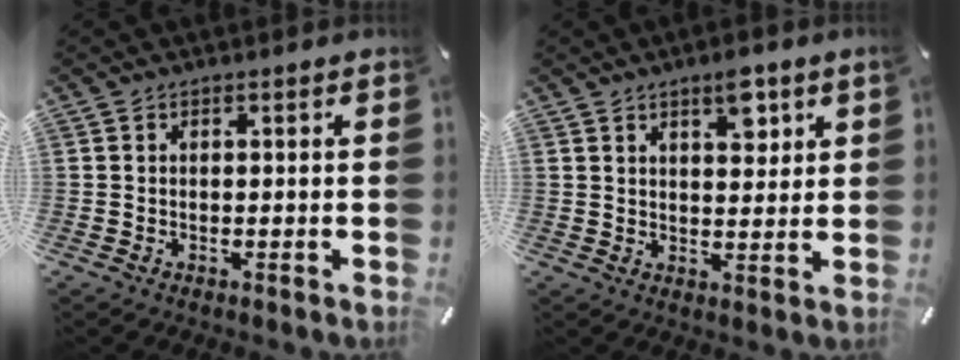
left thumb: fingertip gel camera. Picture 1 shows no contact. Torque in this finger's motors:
{"motor_torque": [1.10, 0.62, 1.16, -0.80, 0.05]}